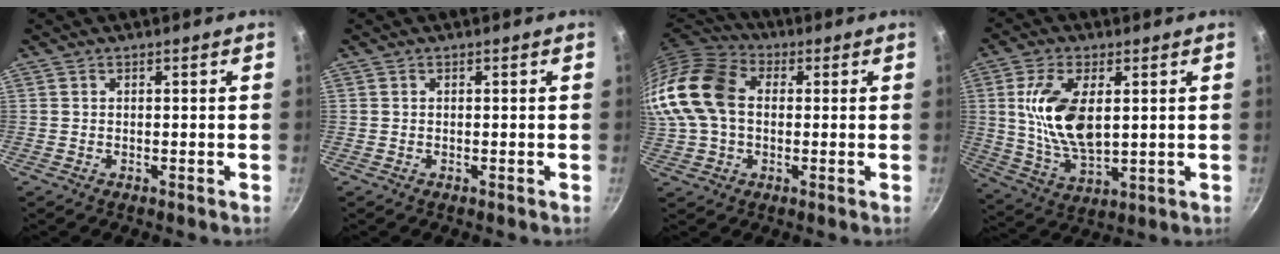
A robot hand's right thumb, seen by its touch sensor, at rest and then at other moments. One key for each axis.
{"total": 0.0}
{"total": 19.7, "fx": 1.6, "fy": 14.1, "fz": 13.6, "tx": -0.286, "ty": 0.039, "tz": 0.017}
{"total": 13.8, "fx": 2.6, "fy": 7.0, "fz": 11.6, "tx": -0.215, "ty": -0.012, "tz": 0.056}